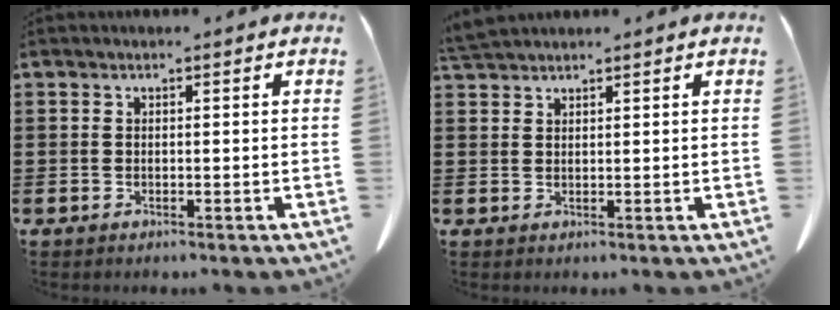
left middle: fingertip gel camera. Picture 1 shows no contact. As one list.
[{"total": 2.5, "force": [2.4, 0.2, 0.7], "torque": [-0.020, -0.001, 0.048]}]